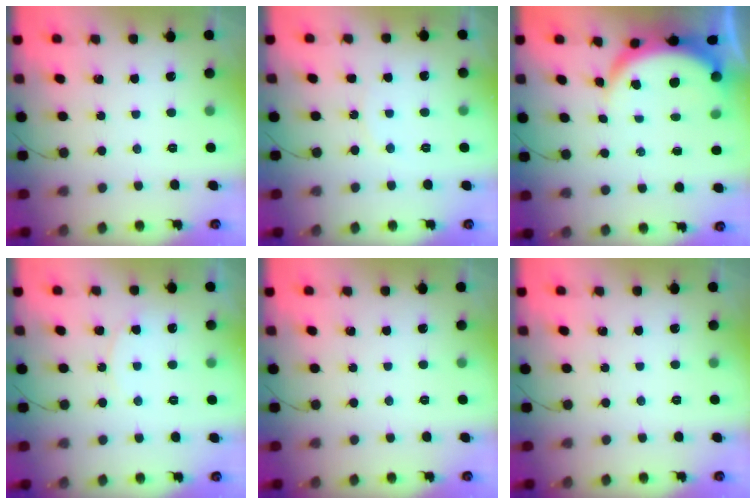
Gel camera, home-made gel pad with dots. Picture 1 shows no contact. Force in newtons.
{"total": 4.5, "press": 4.5, "slide": 0.5}
{"total": 6.7, "press": 6.7, "slide": 0.5}
{"total": 4.4, "press": 4.4, "slide": 0.4}
{"total": 0.0}
{"total": 0.0}